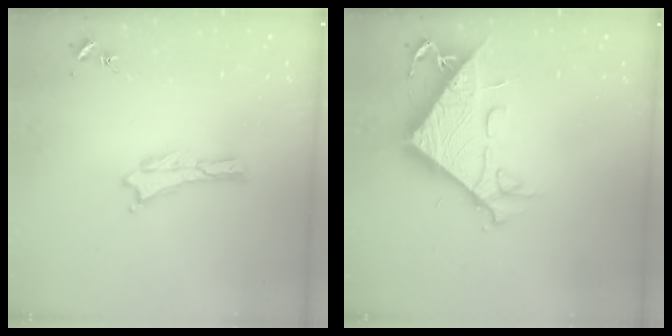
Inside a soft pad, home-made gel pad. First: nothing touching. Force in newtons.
{"total": 11.0, "press": 11.0, "slide": 1.1}